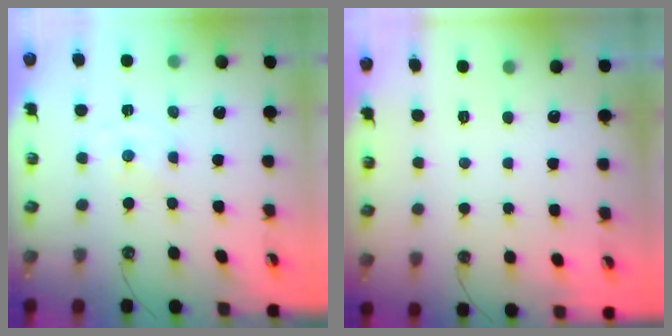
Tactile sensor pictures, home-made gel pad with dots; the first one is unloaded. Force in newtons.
{"total": 0.0}